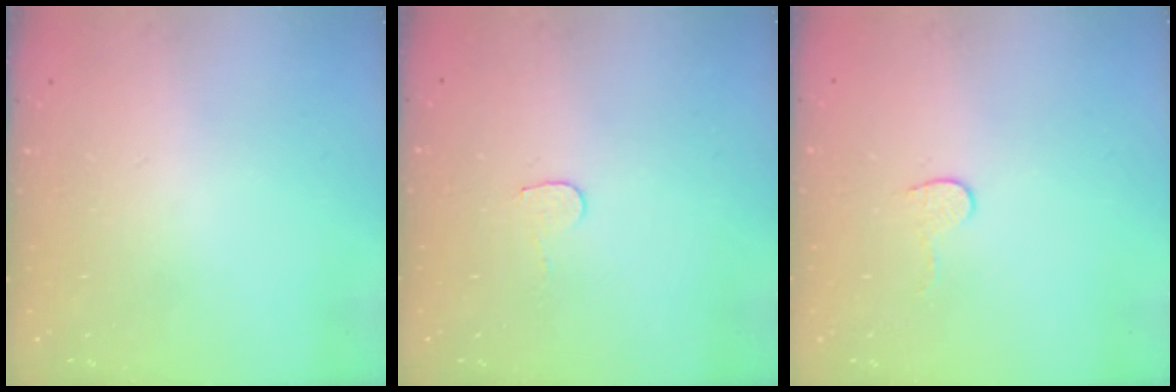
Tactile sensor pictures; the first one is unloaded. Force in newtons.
{"total": 4.5, "press": 4.5, "slide": 0.4}
{"total": 4.0, "press": 4.0, "slide": 0.4}